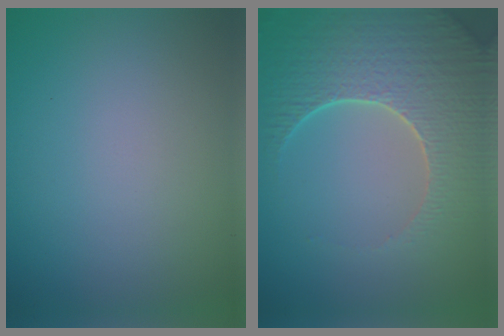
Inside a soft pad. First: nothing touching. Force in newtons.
{"total": 6.9, "press": 5.6, "slide": 3.9}